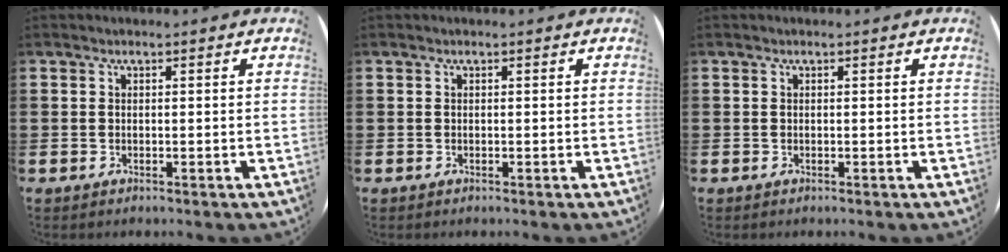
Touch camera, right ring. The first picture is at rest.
{"total": 0.0}
{"total": 0.0}